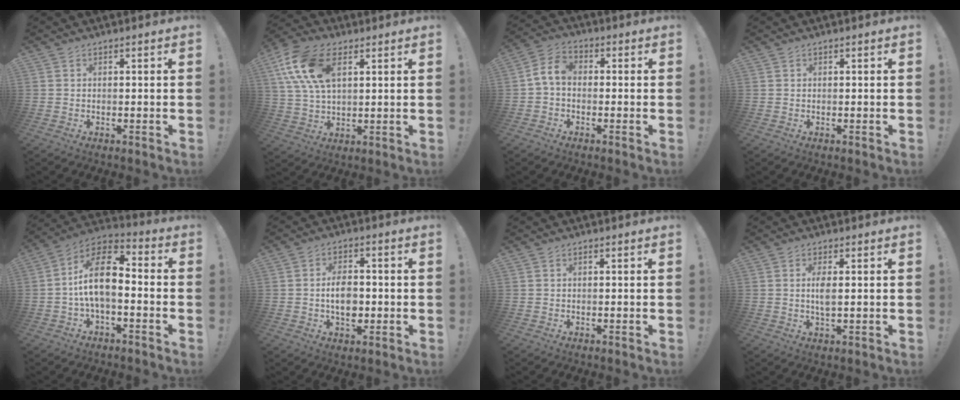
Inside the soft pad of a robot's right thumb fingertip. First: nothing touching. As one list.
[{"total": 15.8, "force": [5.8, 9.2, 11.4], "torque": [-0.230, -0.007, 0.107]}, {"total": 6.6, "force": [-0.7, 4.0, 5.2], "torque": [-0.103, 0.014, -0.010]}, {"total": 0.0}, {"total": 13.7, "force": [-0.9, 7.1, 11.7], "torque": [-0.215, 0.017, -0.014]}, {"total": 8.1, "force": [-1.0, 5.5, 6.0], "torque": [-0.084, 0.001, -0.020]}, {"total": 0.0}, {"total": 4.1, "force": [0.5, 0.9, 3.9], "torque": [-0.076, -0.004, 0.002]}]